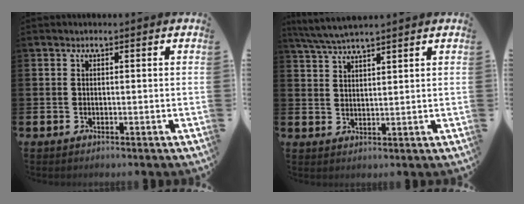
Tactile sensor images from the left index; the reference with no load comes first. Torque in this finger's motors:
{"motor_torque": [0.29, -0.18, 0.55, 0.10]}